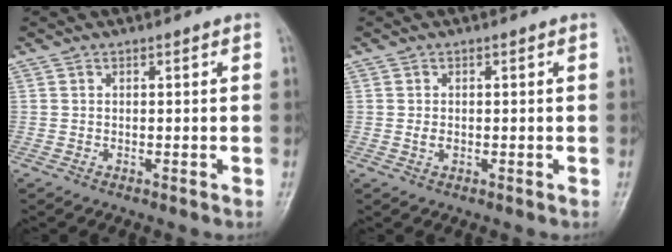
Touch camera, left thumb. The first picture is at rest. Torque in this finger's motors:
{"motor_torque": [0.07, 0.00, 0.26, 0.08, 0.00]}